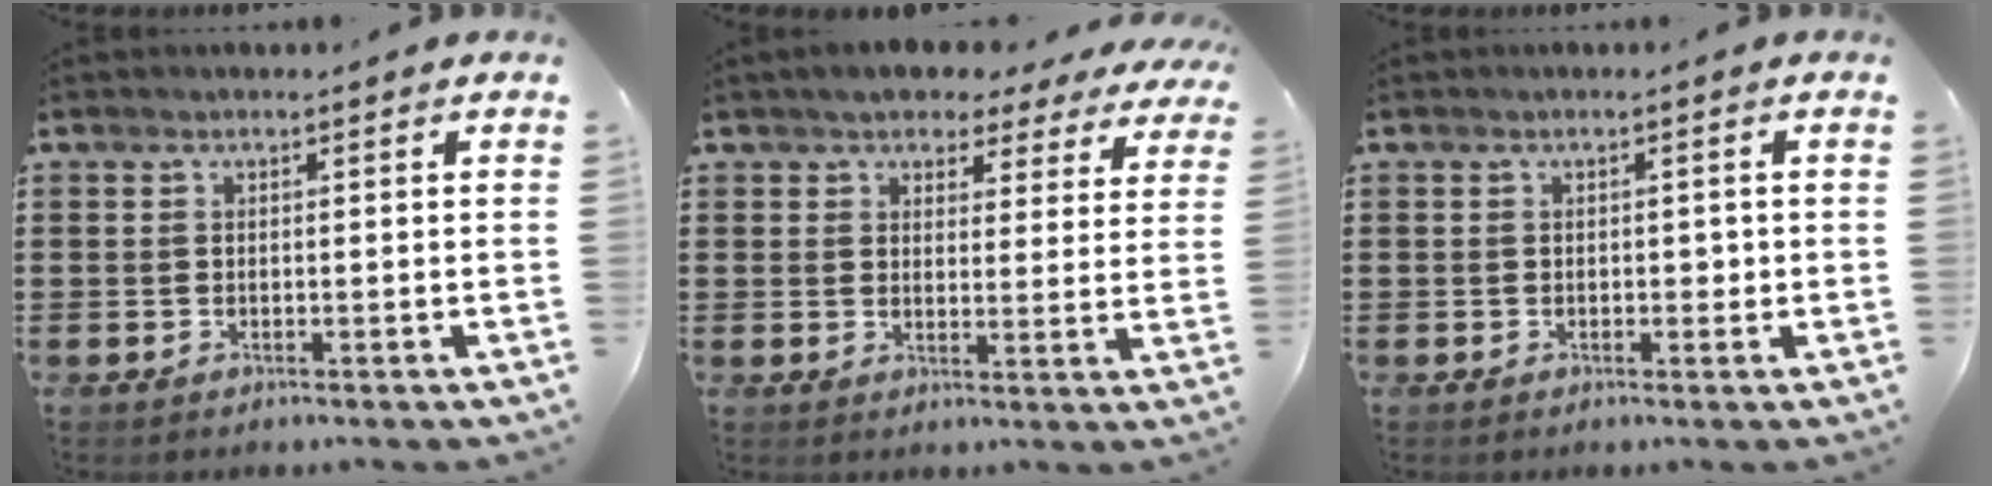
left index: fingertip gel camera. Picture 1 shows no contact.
{"total": 4.6, "force": [4.2, 1.7, 0.5], "torque": [-0.027, -0.017, 0.073]}
{"total": 1.2, "force": [-0.1, 0.7, 0.9], "torque": [-0.017, 0.005, -0.004]}